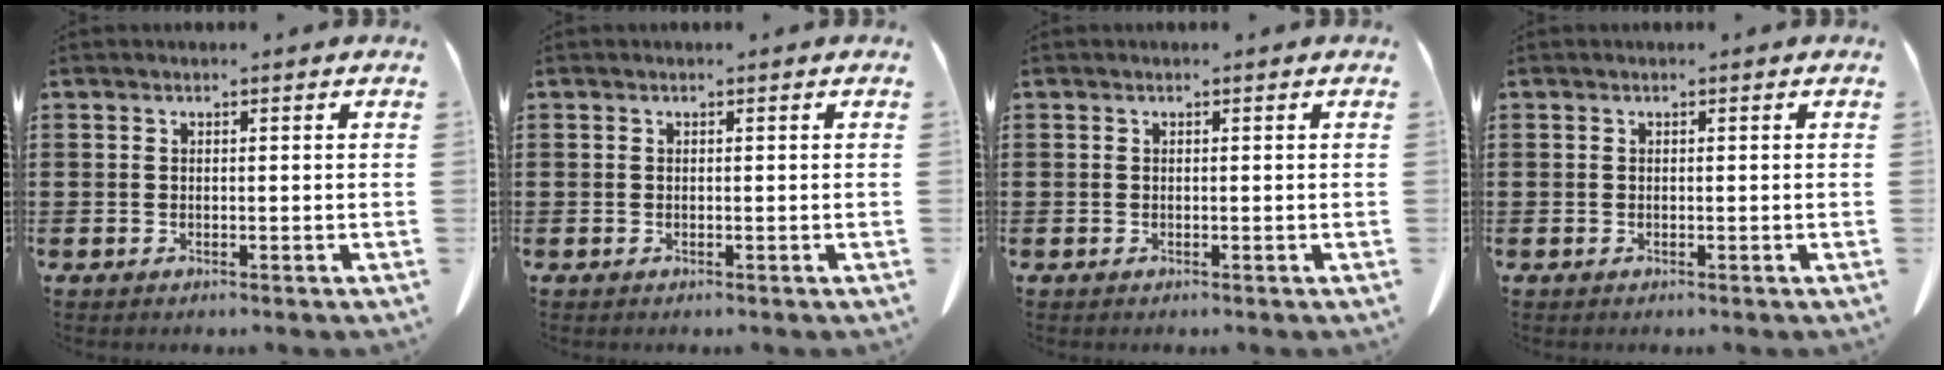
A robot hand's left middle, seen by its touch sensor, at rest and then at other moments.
{"total": 0.0}
{"total": 0.0}
{"total": 0.0}